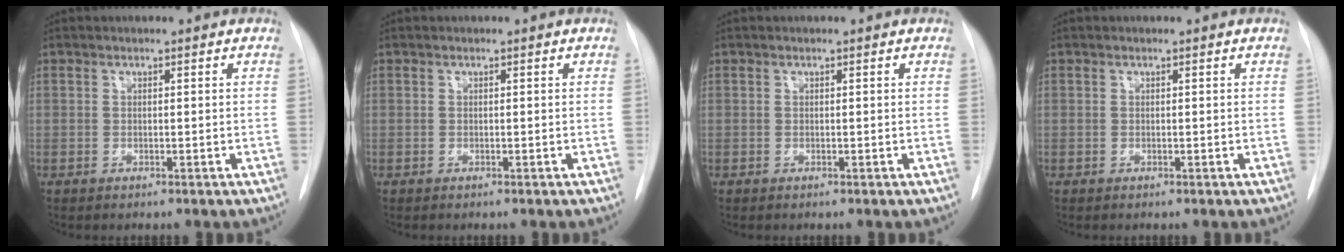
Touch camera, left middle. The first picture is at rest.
{"total": 0.0}
{"total": 0.0}
{"total": 0.0}